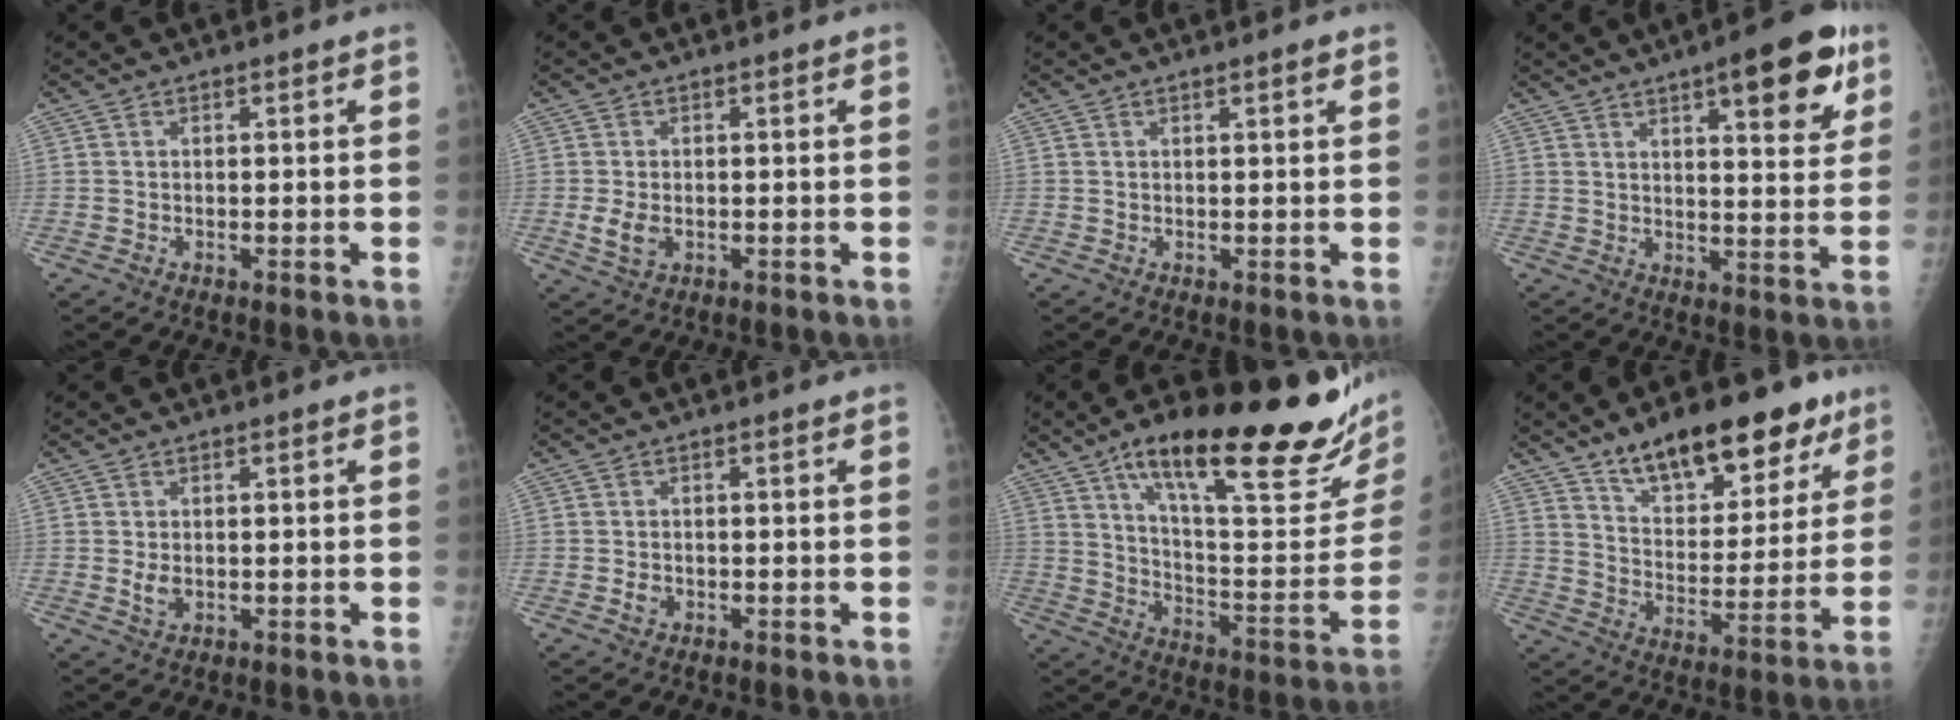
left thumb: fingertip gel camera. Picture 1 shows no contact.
{"total": 3.4, "force": [-0.4, 2.1, 2.7], "torque": [-0.055, -0.007, -0.004]}
{"total": 1.3, "force": [0.8, 0.0, 1.0], "torque": [-0.014, -0.003, 0.012]}
{"total": 14.3, "force": [7.6, 4.1, 11.4], "torque": [-0.125, -0.029, 0.099]}
{"total": 2.4, "force": [0.2, 1.4, 1.9], "torque": [-0.030, -0.006, 0.009]}
{"total": 1.3, "force": [-0.4, 1.0, 0.7], "torque": [-0.010, 0.001, -0.005]}
{"total": 31.1, "force": [18.9, 7.8, 23.5], "torque": [-0.316, -0.055, 0.294]}
{"total": 20.0, "force": [13.0, 9.0, 12.3], "torque": [-0.134, -0.052, 0.207]}